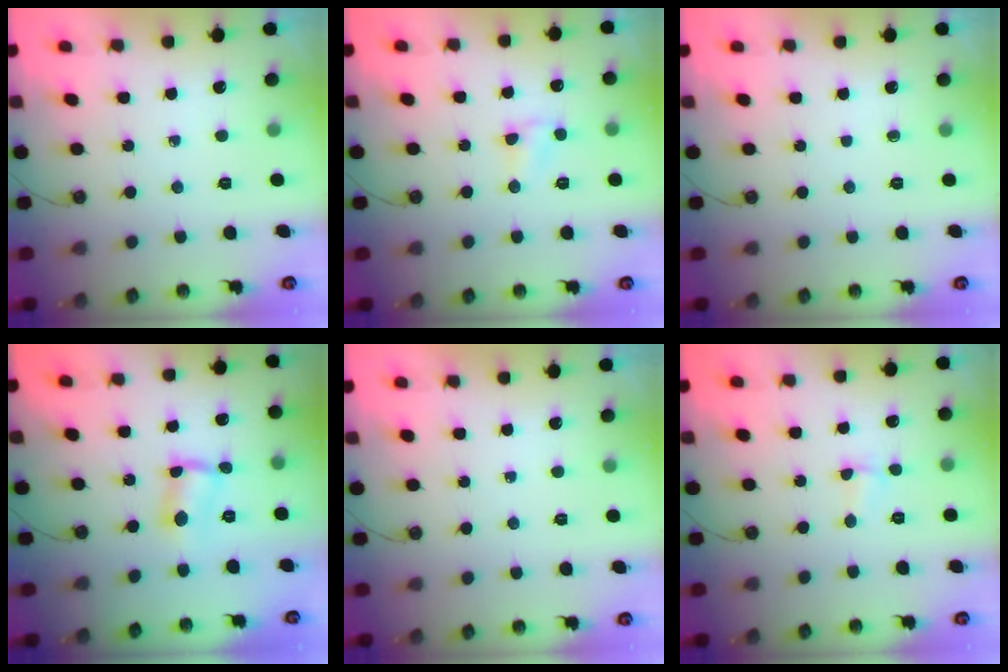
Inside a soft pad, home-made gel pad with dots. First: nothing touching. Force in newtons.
{"total": 5.1, "press": 5.1, "slide": 0.4}
{"total": 0.0}
{"total": 2.9, "press": 2.9, "slide": 0.4}
{"total": 0.0}
{"total": 2.7, "press": 2.6, "slide": 0.7}